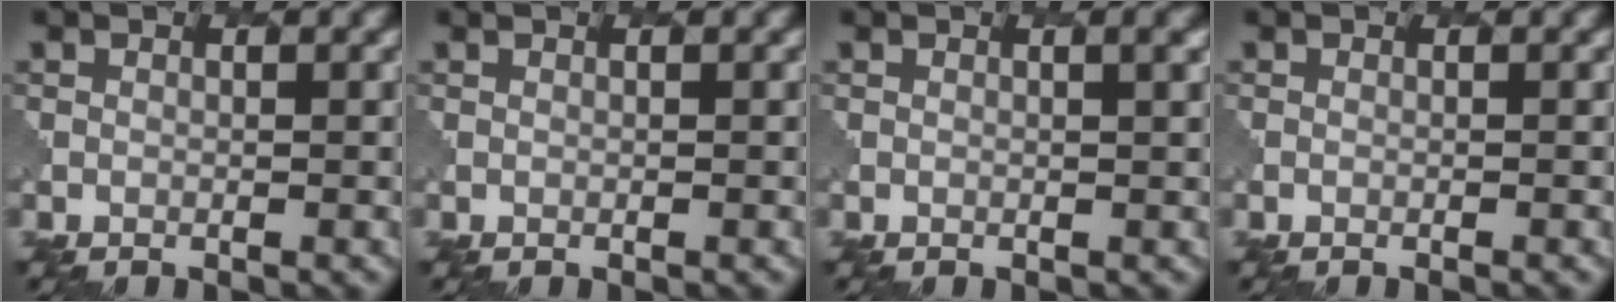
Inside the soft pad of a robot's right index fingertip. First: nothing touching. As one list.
[{"total": 0.6, "force": [0.4, 0.2, 0.4], "torque": [-0.003, -0.003, 0.004]}, {"total": 1.4, "force": [0.5, 0.5, 1.2], "torque": [-0.009, -0.001, 0.004]}, {"total": 0.0}]